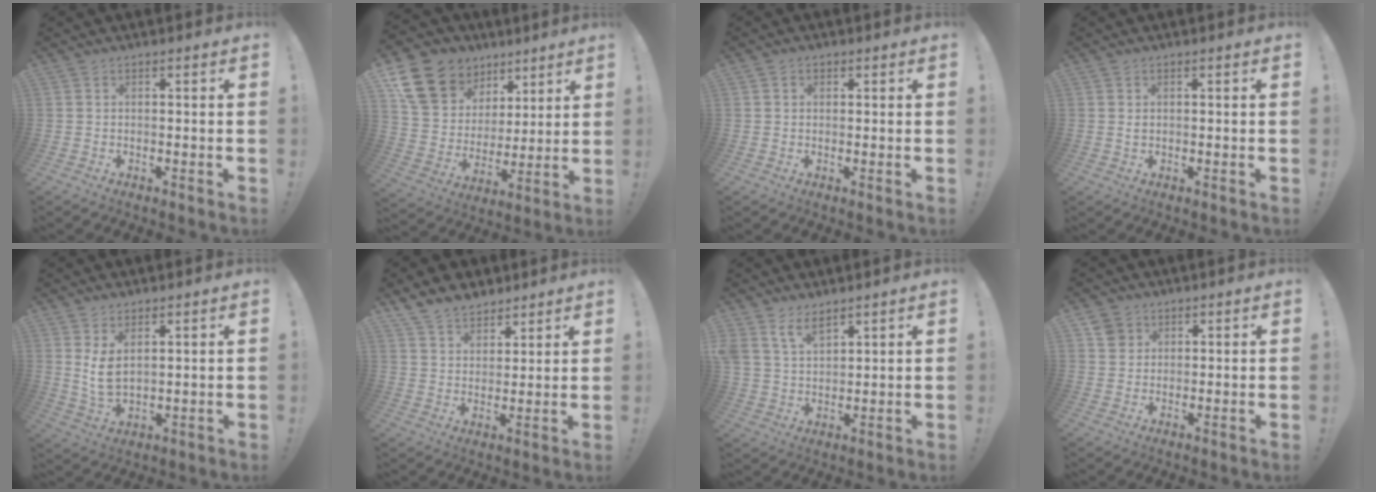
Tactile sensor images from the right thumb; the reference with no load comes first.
{"total": 17.2, "force": [10.3, 12.4, 6.0], "torque": [-0.106, -0.061, 0.219]}
{"total": 1.4, "force": [0.3, 1.3, 0.5], "torque": [-0.002, 0.000, 0.004]}
{"total": 0.7, "force": [0.1, 0.4, 0.5], "torque": [-0.009, 0.001, 0.002]}
{"total": 6.8, "force": [2.8, 3.5, 5.1], "torque": [-0.096, -0.019, 0.052]}
{"total": 8.7, "force": [7.0, 4.8, 1.8], "torque": [-0.039, -0.049, 0.139]}
{"total": 7.5, "force": [5.7, 3.6, 3.3], "torque": [-0.072, -0.023, 0.111]}
{"total": 4.1, "force": [2.1, 3.5, 0.7], "torque": [-0.010, -0.005, 0.039]}